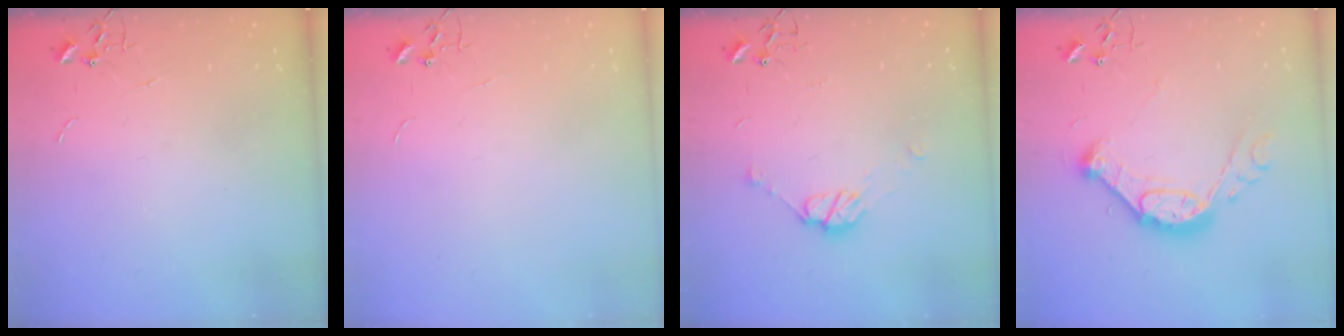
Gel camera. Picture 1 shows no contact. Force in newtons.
{"total": 0.0}
{"total": 8.1, "press": 8.0, "slide": 0.5}
{"total": 14.9, "press": 14.9, "slide": 1.4}